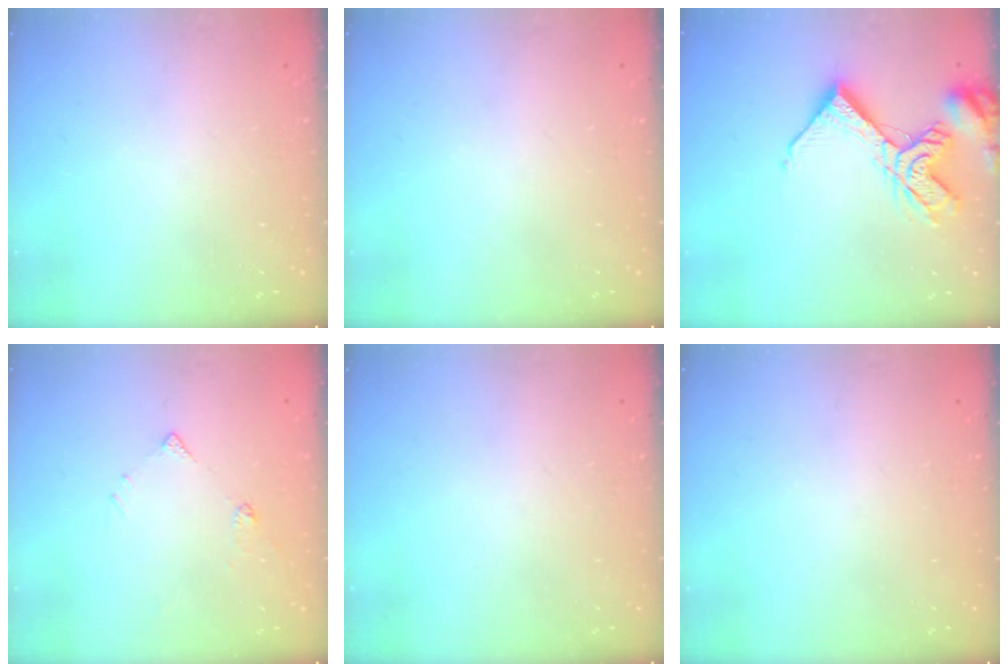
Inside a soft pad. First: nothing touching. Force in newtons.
{"total": 0.0}
{"total": 14.0, "press": 13.9, "slide": 1.5}
{"total": 5.4, "press": 5.3, "slide": 0.8}
{"total": 0.0}
{"total": 0.0}